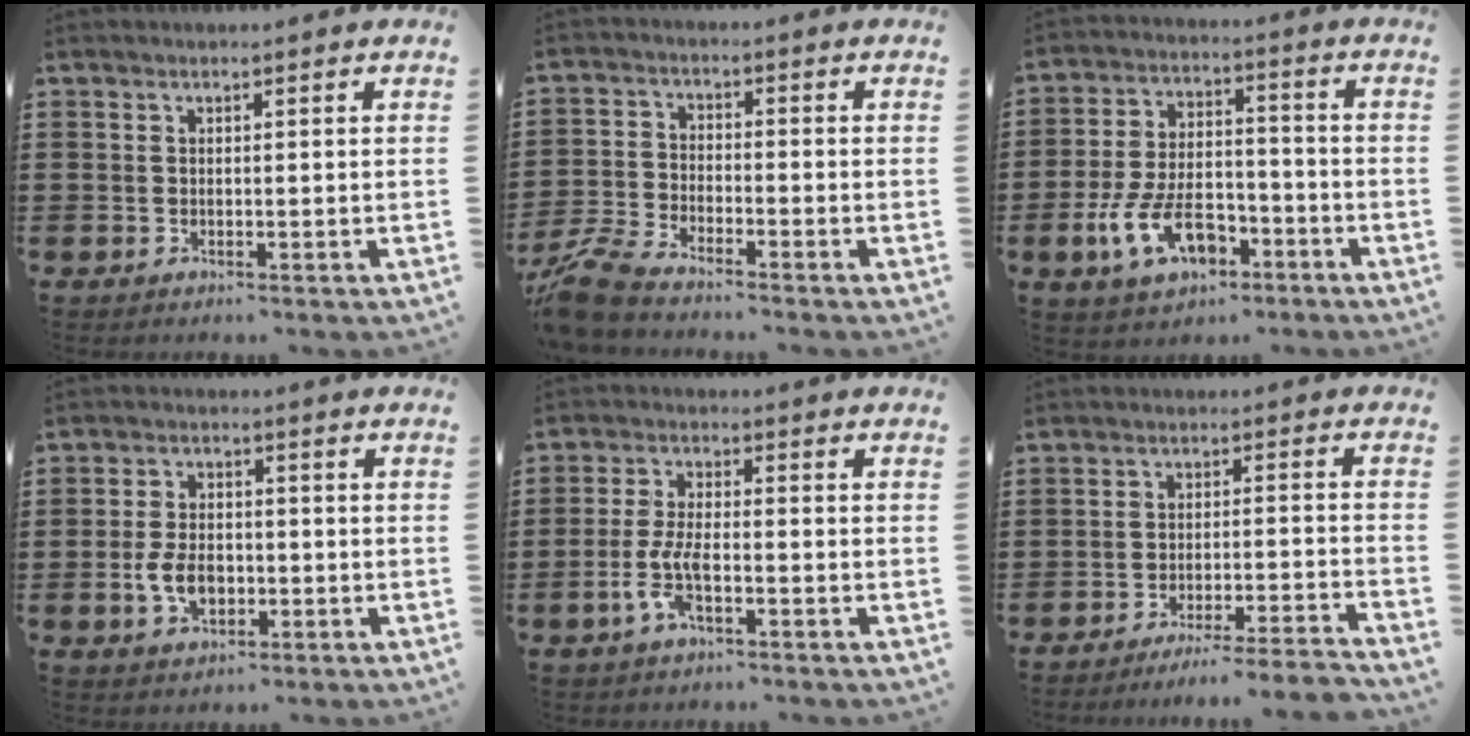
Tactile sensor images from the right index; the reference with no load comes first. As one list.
[{"total": 5.8, "force": [-5.4, 0.1, 2.1], "torque": [-0.063, -0.012, -0.110]}, {"total": 10.0, "force": [-4.8, 5.1, 7.1], "torque": [-0.155, 0.004, -0.088]}, {"total": 4.3, "force": [-1.1, 2.5, 3.4], "torque": [-0.076, -0.003, -0.021]}, {"total": 5.7, "force": [-2.1, 2.0, 4.9], "torque": [-0.117, -0.006, -0.046]}, {"total": 4.5, "force": [-4.2, -0.8, 1.5], "torque": [-0.024, -0.012, -0.084]}]